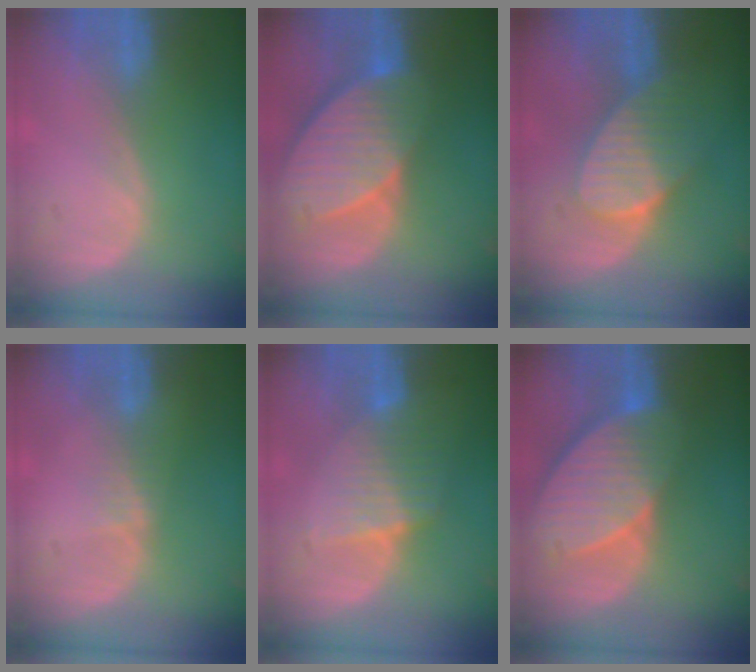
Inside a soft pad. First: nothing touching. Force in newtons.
{"total": 10.5, "press": 9.2, "slide": 5.0}
{"total": 7.0, "press": 6.9, "slide": 1.2}
{"total": 1.3, "press": 1.3, "slide": 0.2}
{"total": 6.8, "press": 6.0, "slide": 3.3}
{"total": 10.5, "press": 9.2, "slide": 5.0}